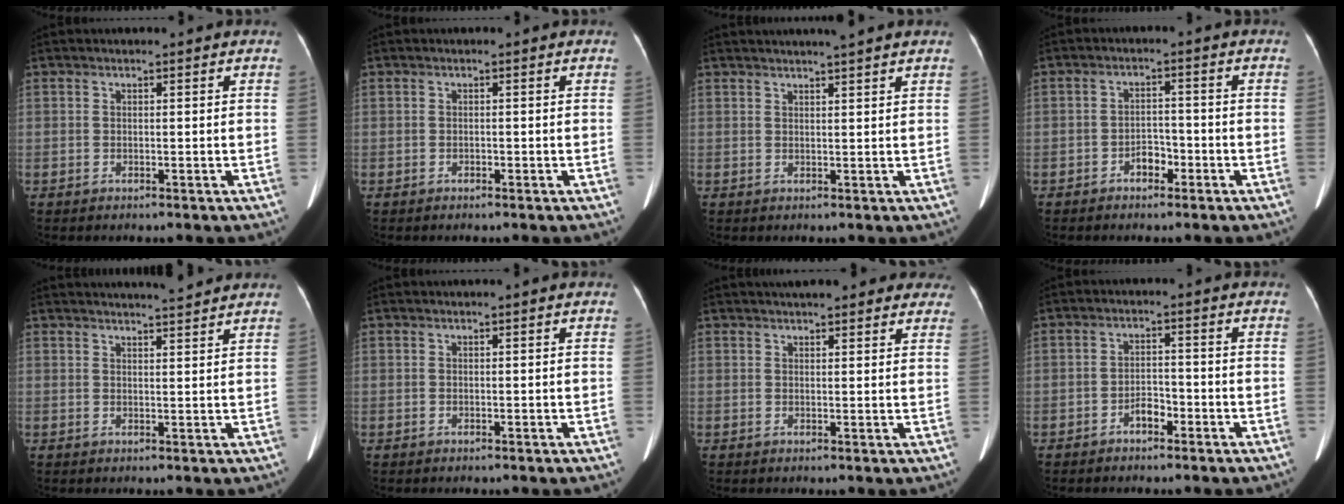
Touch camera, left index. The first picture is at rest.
{"total": 0.0}
{"total": 4.9, "force": [4.2, -0.7, 2.5], "torque": [-0.036, 0.017, 0.056]}
{"total": 2.9, "force": [-1.8, 1.6, 1.5], "torque": [-0.021, 0.007, -0.031]}
{"total": 7.3, "force": [6.9, -0.4, 2.4], "torque": [-0.040, 0.008, 0.089]}
{"total": 0.0}
{"total": 14.3, "force": [12.3, 3.5, 6.5], "torque": [-0.070, 0.031, 0.143]}
{"total": 2.7, "force": [-1.8, 1.2, 1.5], "torque": [-0.024, 0.006, -0.034]}